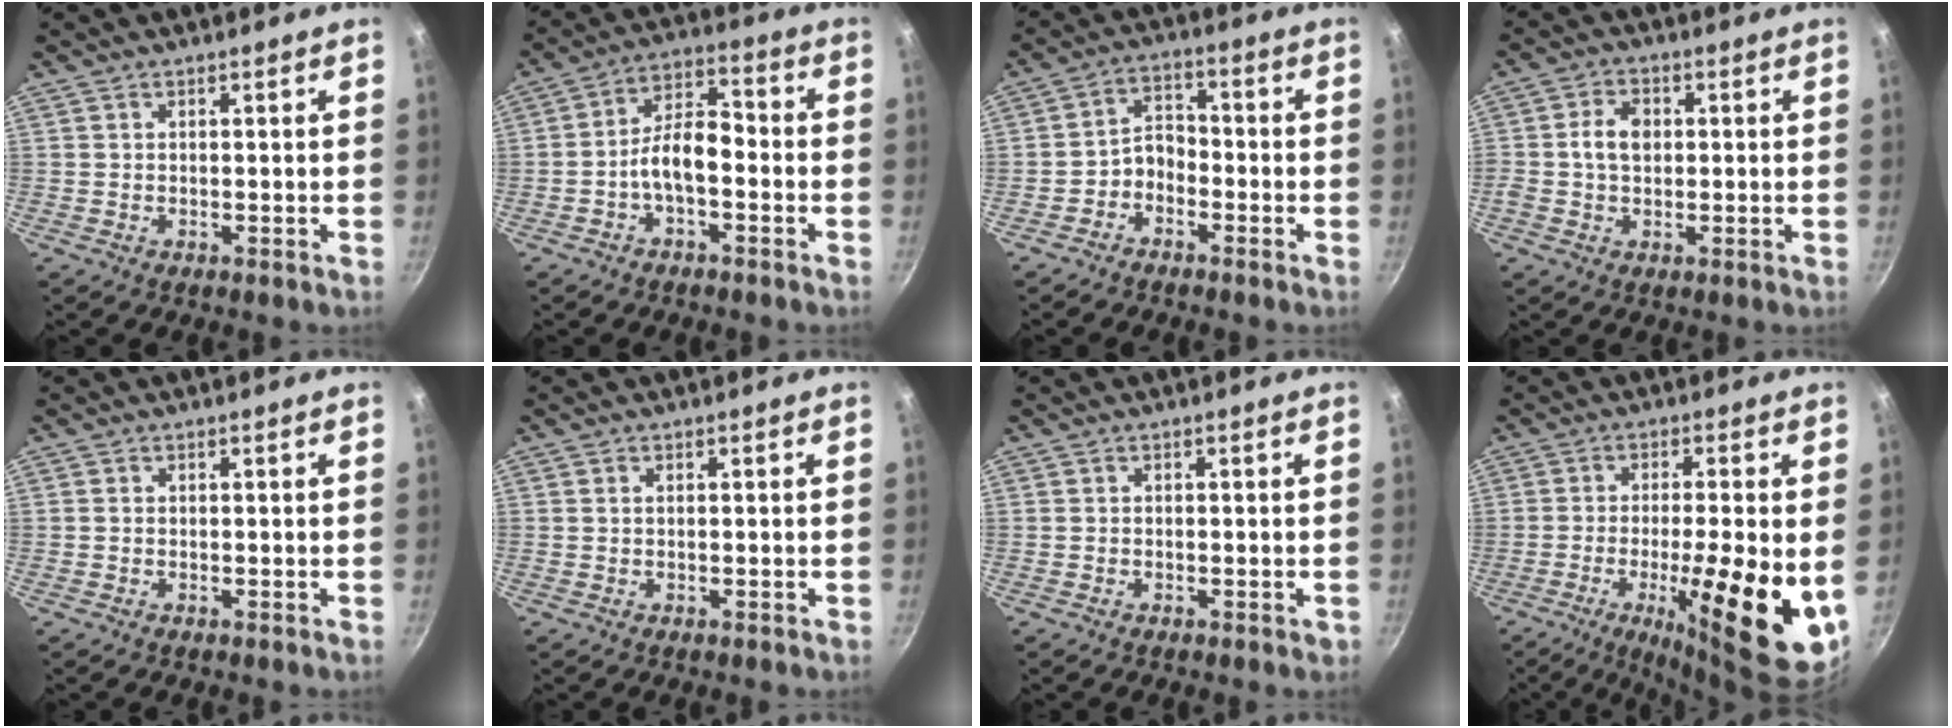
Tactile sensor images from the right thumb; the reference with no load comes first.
{"total": 8.0, "force": [-2.7, 4.0, 6.4], "torque": [-0.099, 0.045, -0.056]}
{"total": 4.6, "force": [-2.5, 3.2, 2.3], "torque": [-0.022, 0.042, -0.053]}
{"total": 5.5, "force": [0.3, 4.1, 3.7], "torque": [-0.054, 0.011, -0.005]}
{"total": 0.0}
{"total": 0.6, "force": [0.2, 0.4, 0.5], "torque": [-0.008, 0.002, 0.003]}
{"total": 0.7, "force": [-0.4, 0.3, 0.5], "torque": [-0.007, 0.003, -0.008]}
{"total": 17.4, "force": [-3.7, 4.1, 16.5], "torque": [-0.240, -0.003, -0.057]}